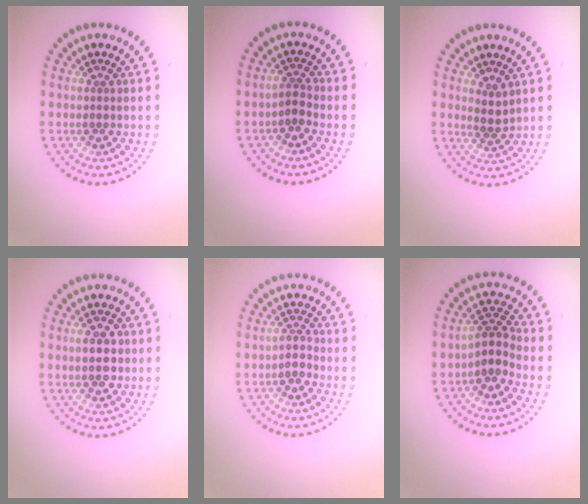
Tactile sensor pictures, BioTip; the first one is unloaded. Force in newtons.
{"total": 1.4, "press": 1.1, "slide": 0.8}
{"total": 1.7, "press": 1.3, "slide": 1.1}
{"total": 3.0, "press": 3.0, "slide": 0.2}
{"total": 1.5, "press": 1.1, "slide": 1.0}
{"total": 2.7, "press": 2.1, "slide": 1.7}